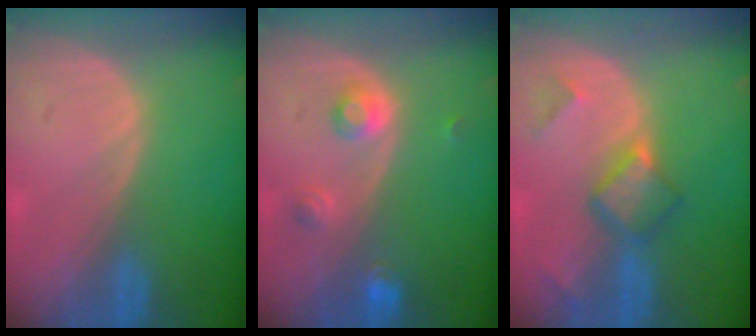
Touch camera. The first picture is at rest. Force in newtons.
{"total": 3.6, "press": 3.3, "slide": 1.5}
{"total": 5.6, "press": 4.9, "slide": 2.7}